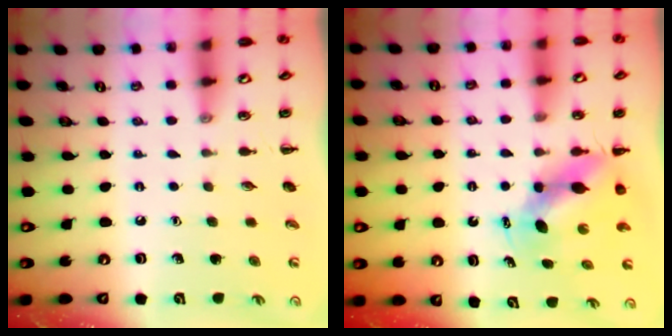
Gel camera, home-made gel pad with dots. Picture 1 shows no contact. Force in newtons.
{"total": 7.9, "press": 7.8, "slide": 0.8}